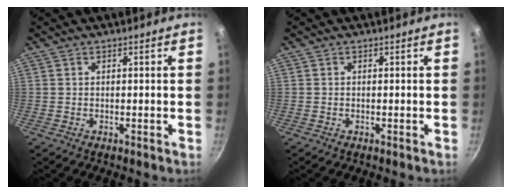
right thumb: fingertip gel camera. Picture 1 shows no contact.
{"total": 0.0}